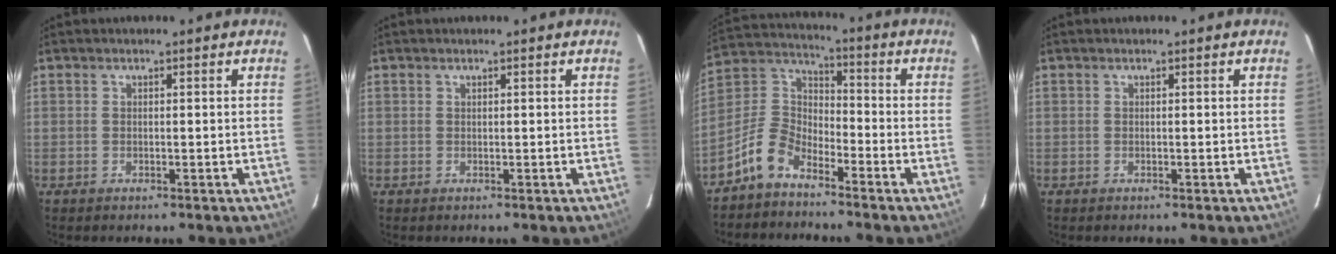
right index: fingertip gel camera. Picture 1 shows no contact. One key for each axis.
{"total": 0.0}
{"total": 7.8, "fx": -5.5, "fy": 3.9, "fz": 3.8, "tx": -0.095, "ty": 0.026, "tz": -0.120}
{"total": 0.0}